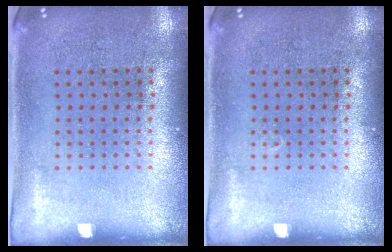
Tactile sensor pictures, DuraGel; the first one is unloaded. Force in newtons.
{"total": 0.0}